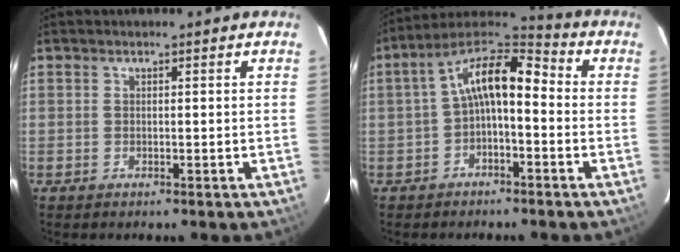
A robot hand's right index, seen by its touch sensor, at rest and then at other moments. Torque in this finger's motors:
{"motor_torque": [1.46, 0.16, 0.75, 0.18]}